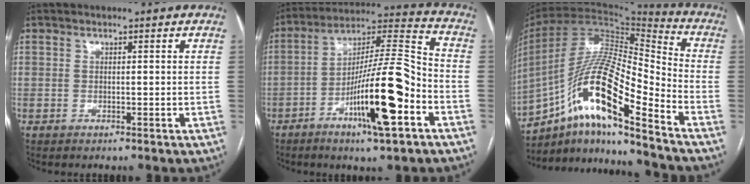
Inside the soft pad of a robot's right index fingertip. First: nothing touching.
{"total": 17.2, "force": [-6.9, 1.6, 15.7], "torque": [-0.281, 0.000, -0.115]}
{"total": 18.7, "force": [-10.4, 2.5, 15.4], "torque": [-0.304, 0.003, -0.185]}